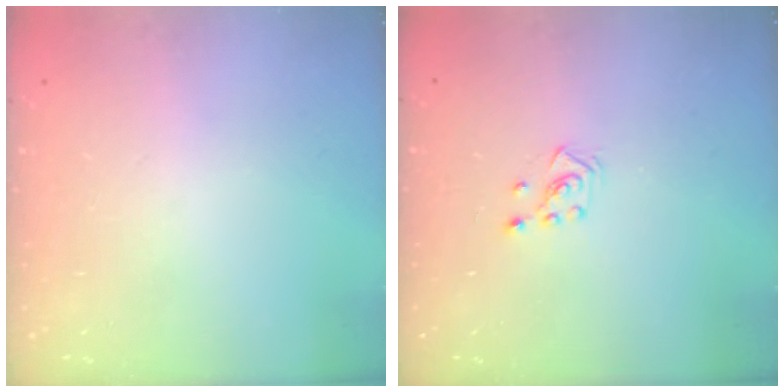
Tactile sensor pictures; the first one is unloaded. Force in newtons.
{"total": 2.3, "press": 2.2, "slide": 0.7}